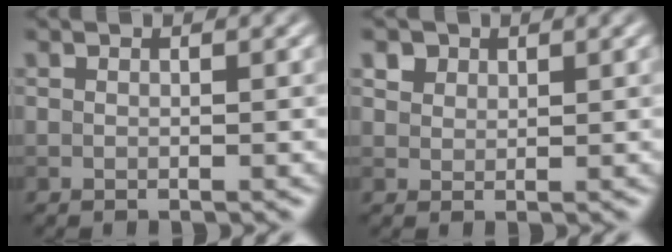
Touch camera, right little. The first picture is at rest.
{"total": 2.3, "force": [1.6, 1.5, 0.7], "torque": [-0.023, -0.001, 0.031]}